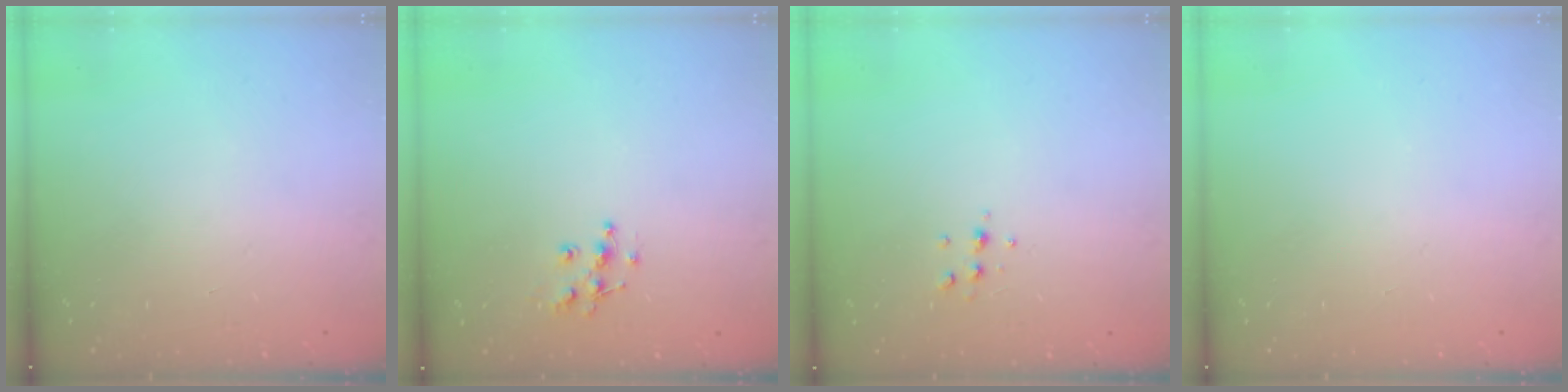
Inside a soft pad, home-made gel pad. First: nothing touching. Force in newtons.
{"total": 7.8, "press": 7.7, "slide": 0.5}
{"total": 4.7, "press": 4.4, "slide": 1.6}
{"total": 0.0}